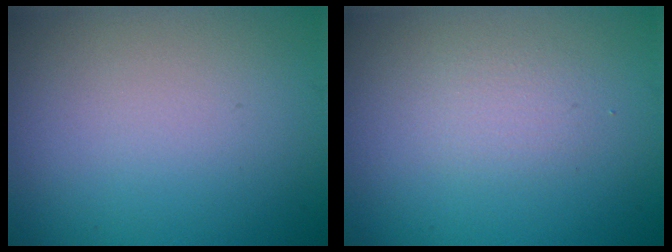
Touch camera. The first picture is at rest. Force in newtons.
{"total": 1.3, "press": 1.3, "slide": 0.1}